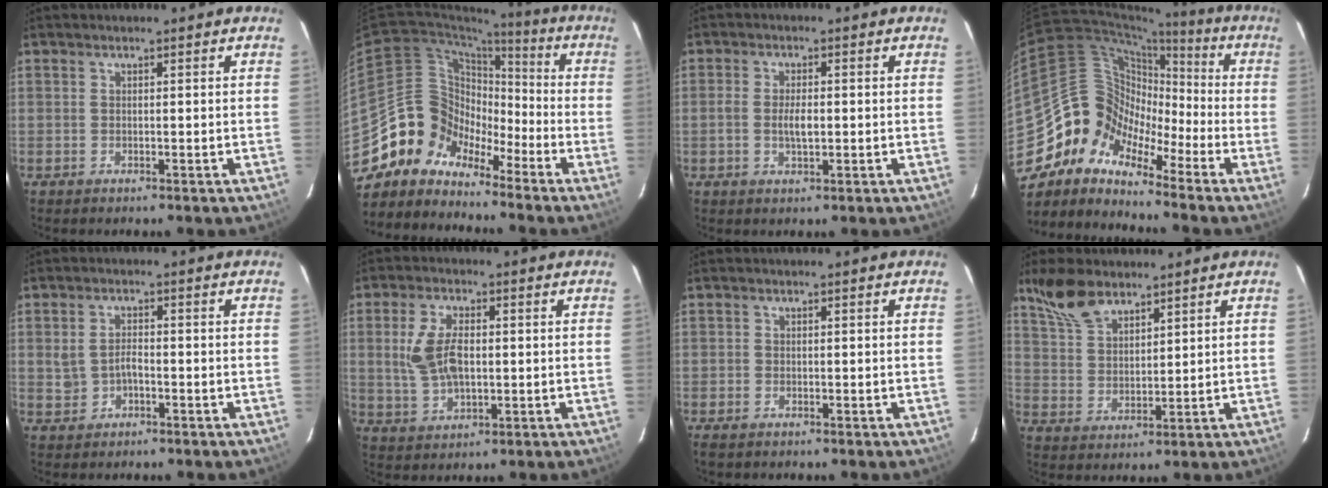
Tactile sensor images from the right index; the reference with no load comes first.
{"total": 11.7, "force": [-8.6, 7.7, 1.7], "torque": [-0.041, 0.041, -0.180]}
{"total": 3.6, "force": [-0.5, 1.4, 3.3], "torque": [-0.065, 0.000, -0.009]}
{"total": 10.2, "force": [-7.6, 6.0, 3.4], "torque": [-0.047, 0.030, -0.172]}
{"total": 3.1, "force": [-0.7, 2.1, 2.2], "torque": [-0.048, 0.006, -0.007]}
{"total": 9.0, "force": [0.6, 4.9, 7.5], "torque": [-0.155, 0.002, 0.020]}
{"total": 1.2, "force": [-0.9, 0.7, 0.4], "torque": [-0.010, -0.002, -0.018]}
{"total": 9.0, "force": [6.8, 4.0, 4.3], "torque": [-0.091, 0.020, 0.138]}